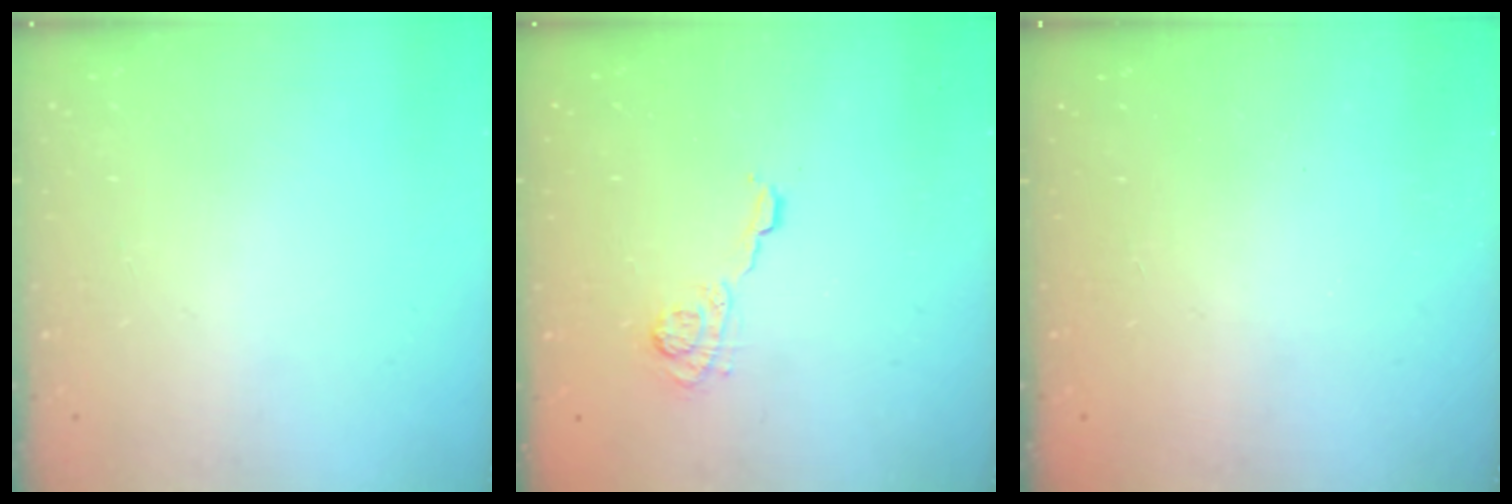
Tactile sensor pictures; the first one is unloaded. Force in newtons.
{"total": 5.8, "press": 5.7, "slide": 0.8}
{"total": 2.5, "press": 2.4, "slide": 0.8}